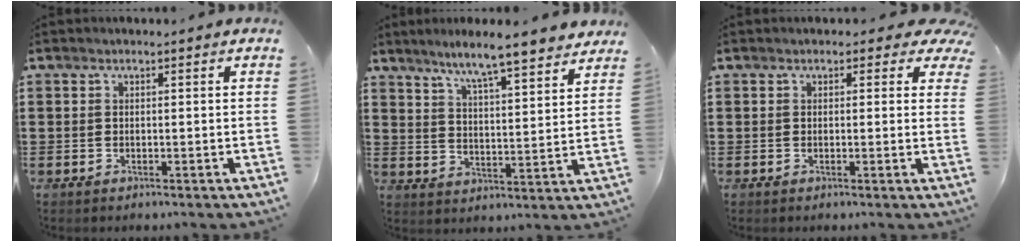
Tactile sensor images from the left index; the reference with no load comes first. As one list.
[{"total": 6.9, "force": [6.3, -0.2, 2.8], "torque": [-0.070, -0.039, 0.107]}, {"total": 1.7, "force": [1.0, 1.0, 0.9], "torque": [-0.007, 0.002, 0.014]}]